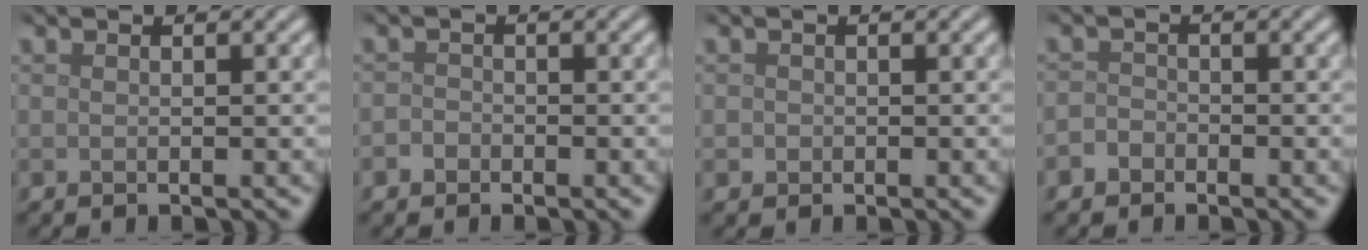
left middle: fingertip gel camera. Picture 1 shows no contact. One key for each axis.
{"total": 1.0, "fx": -0.5, "fy": 0.8, "fz": 0.3, "tx": -0.003, "ty": 0.002, "tz": -0.013}
{"total": 0.7, "fx": -0.1, "fy": 0.7, "fz": 0.1, "tx": 0.003, "ty": -0.003, "tz": -0.003}
{"total": 1.4, "fx": -0.8, "fy": 1.1, "fz": 0.3, "tx": 0.002, "ty": 0.004, "tz": -0.022}